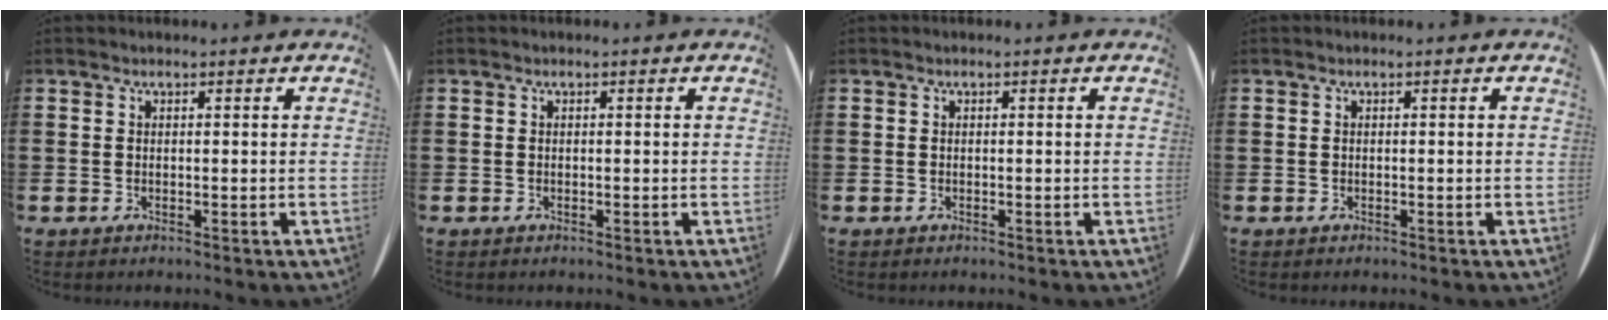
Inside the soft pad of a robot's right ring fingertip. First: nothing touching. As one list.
[{"total": 0.0}, {"total": 0.0}, {"total": 0.0}]